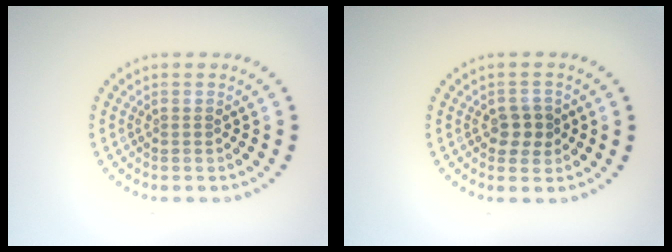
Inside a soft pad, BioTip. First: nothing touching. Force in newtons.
{"total": 2.2, "press": 2.1, "slide": 0.4}